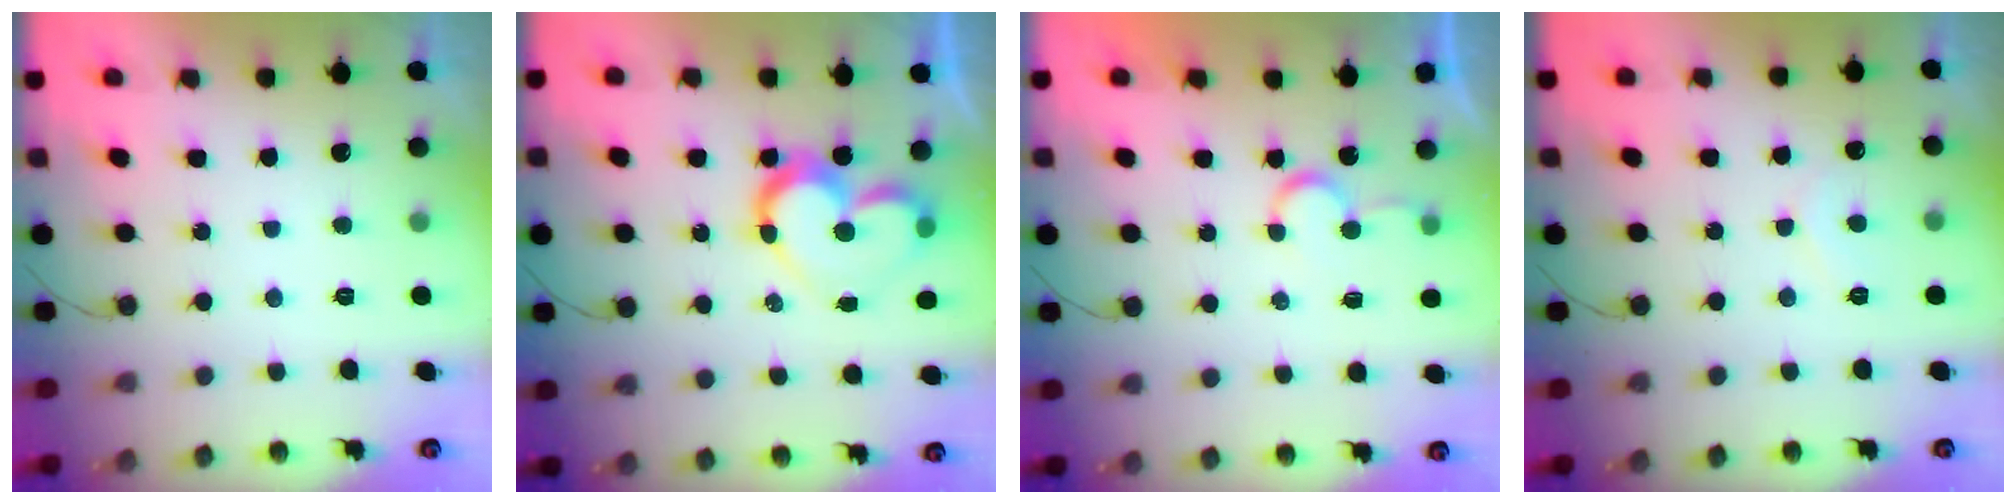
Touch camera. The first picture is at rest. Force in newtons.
{"total": 11.6, "press": 11.5, "slide": 1.2}
{"total": 5.3, "press": 5.2, "slide": 0.3}
{"total": 4.8, "press": 4.8, "slide": 0.5}